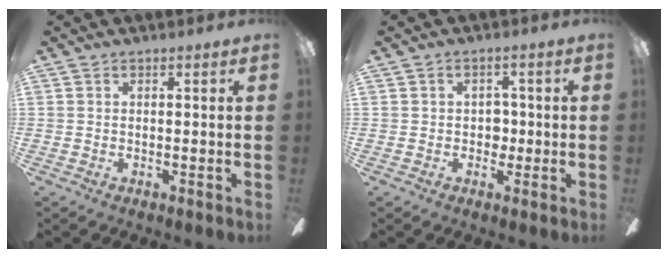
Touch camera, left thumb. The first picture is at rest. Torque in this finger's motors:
{"motor_torque": [0.11, 0.05, 0.30, 0.02, 0.01]}